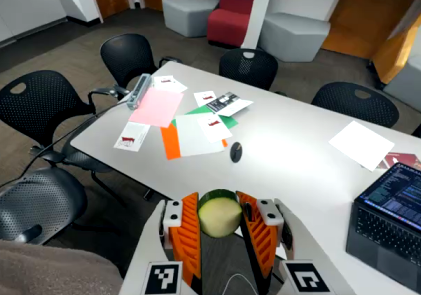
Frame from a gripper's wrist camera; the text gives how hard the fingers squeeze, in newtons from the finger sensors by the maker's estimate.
{"total": 13.1, "left": 13.3, "right": 13.0}